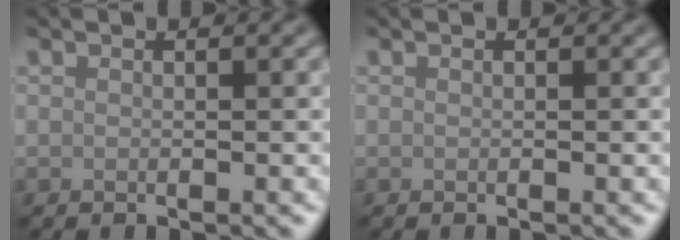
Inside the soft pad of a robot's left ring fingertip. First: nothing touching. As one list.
[{"total": 0.0}]